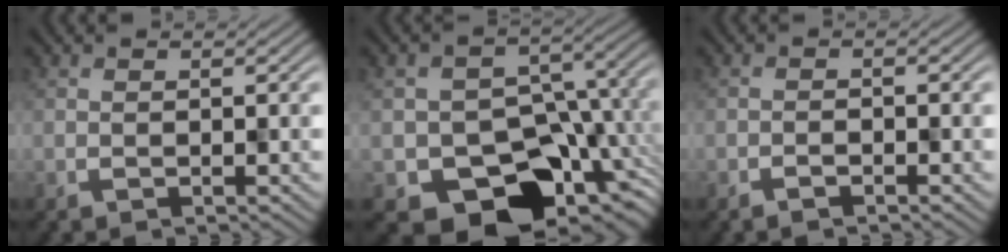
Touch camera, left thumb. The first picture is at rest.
{"total": 12.7, "force": [-5.5, 9.5, 6.3], "torque": [-0.089, -0.051, -0.068]}
{"total": 0.9, "force": [-0.9, 0.1, 0.0], "torque": [-0.007, -0.002, -0.014]}